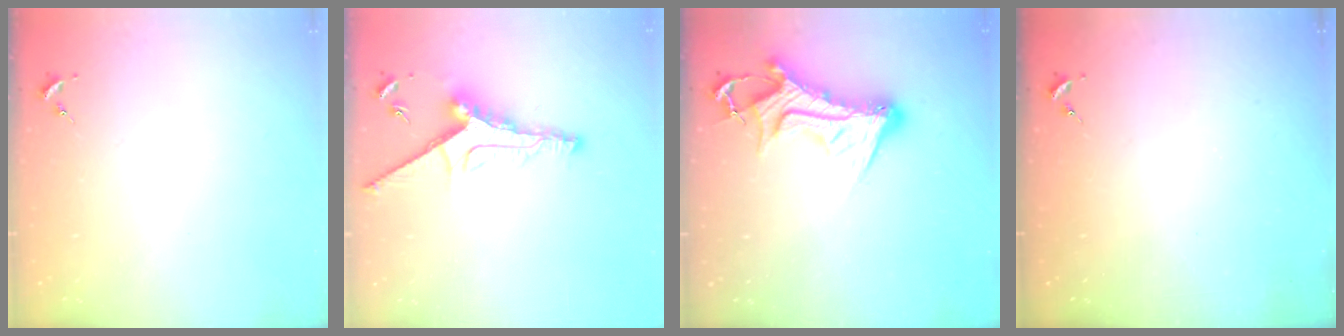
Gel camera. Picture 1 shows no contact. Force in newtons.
{"total": 12.7, "press": 12.7, "slide": 1.0}
{"total": 14.1, "press": 14.1, "slide": 1.5}
{"total": 0.0}